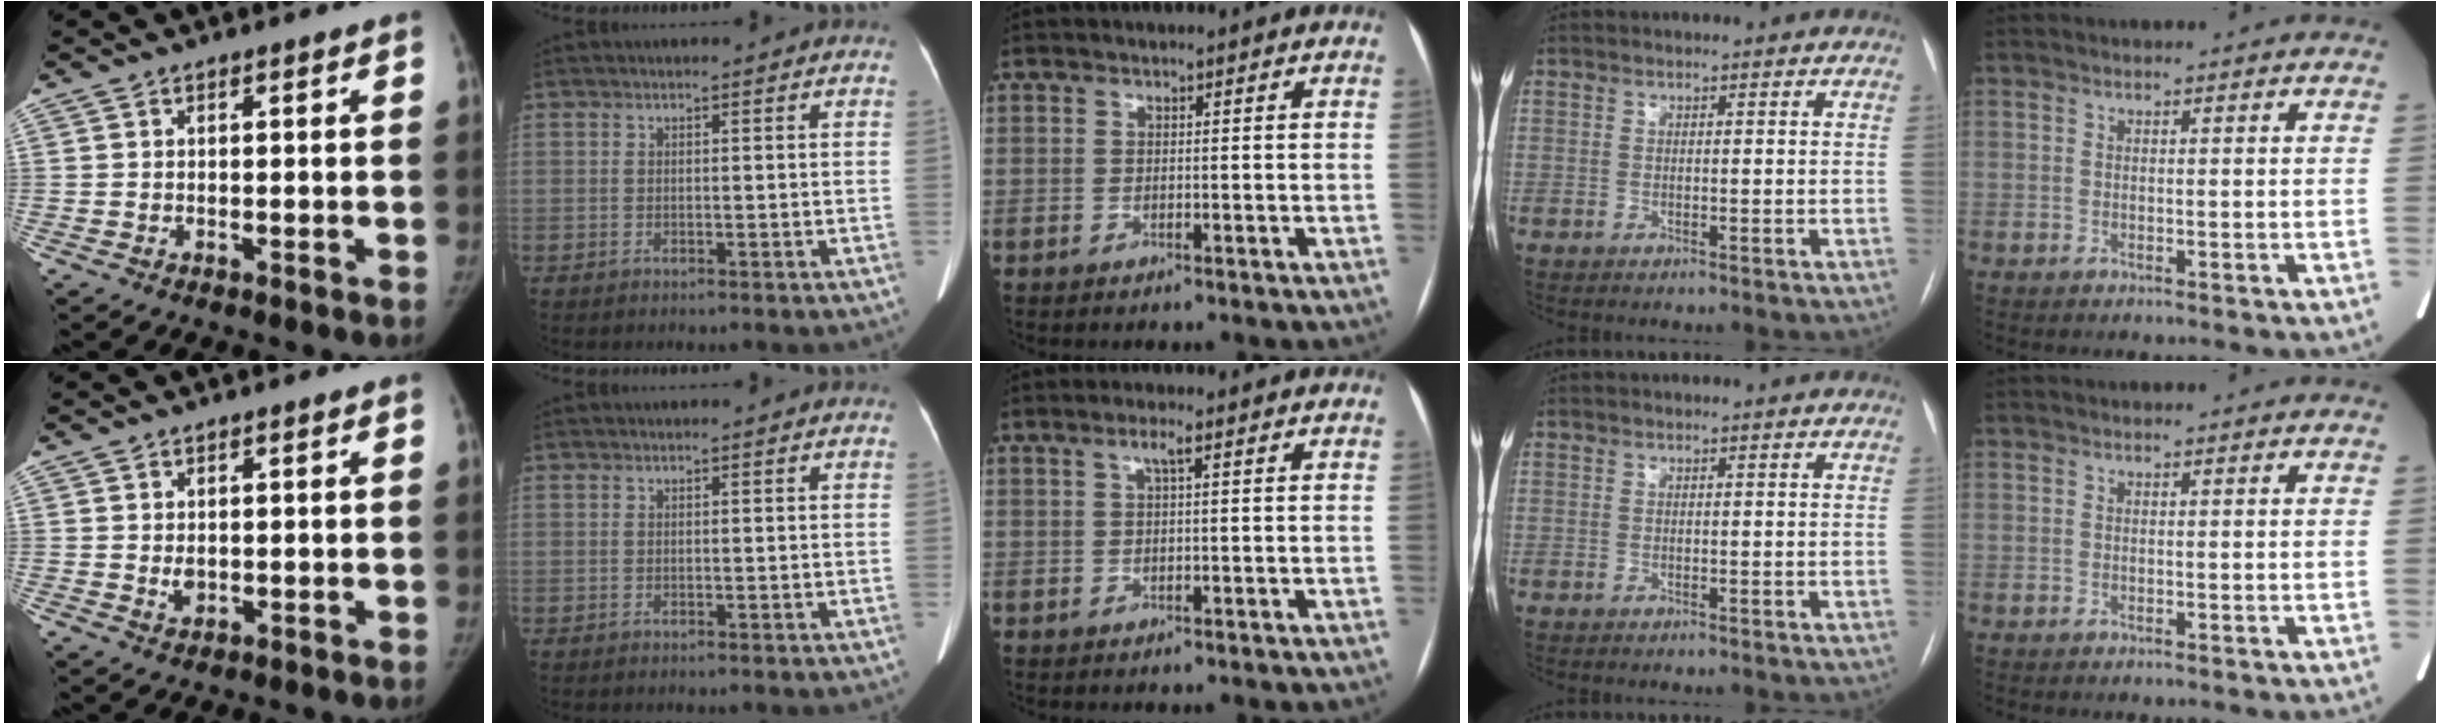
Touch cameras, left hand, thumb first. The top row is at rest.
{"thumb": {"total": 2.1, "force": [0.1, 1.5, 1.4], "torque": [-0.017, -0.003, 0.007]}, "middle": {"total": 1.8, "force": [0.8, 0.0, 1.6], "torque": [-0.035, 0.008, 0.015]}}